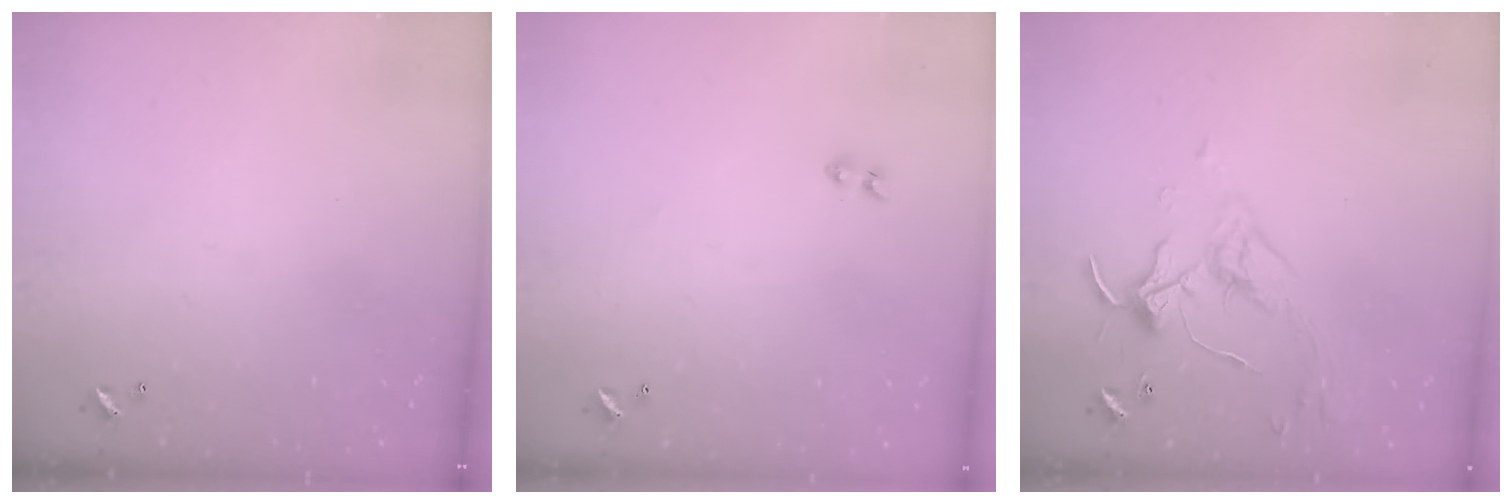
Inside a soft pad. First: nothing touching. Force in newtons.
{"total": 2.0, "press": 1.7, "slide": 1.0}
{"total": 3.3, "press": 3.2, "slide": 0.7}